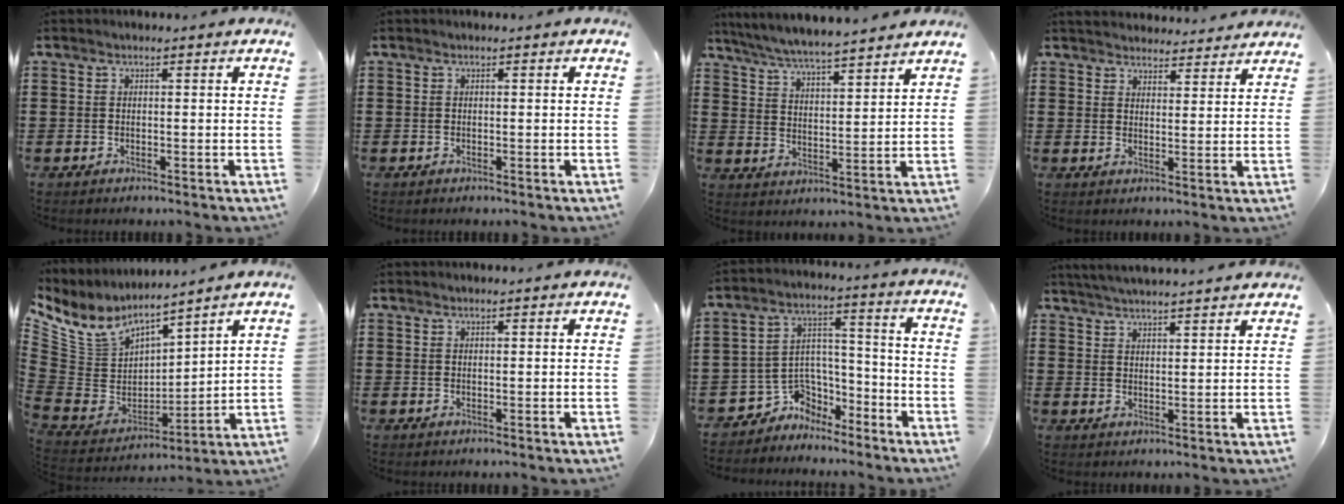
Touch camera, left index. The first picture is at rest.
{"total": 0.0}
{"total": 5.6, "force": [5.4, -0.4, 1.4], "torque": [-0.051, -0.033, 0.094]}
{"total": 3.6, "force": [3.5, 0.4, 0.0], "torque": [-0.003, -0.018, 0.064]}
{"total": 7.7, "force": [5.9, 4.4, 2.2], "torque": [-0.092, -0.045, 0.108]}
{"total": 0.8, "force": [0.8, 0.0, 0.1], "torque": [-0.005, 0.000, 0.016]}
{"total": 5.7, "force": [-4.5, 3.4, 0.5], "torque": [-0.027, 0.013, -0.092]}
{"total": 3.7, "force": [3.6, -0.8, 0.2], "torque": [-0.016, -0.014, 0.065]}